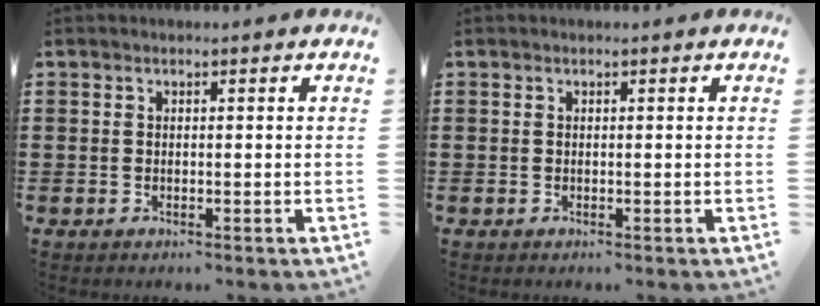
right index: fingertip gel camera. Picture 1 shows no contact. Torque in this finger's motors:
{"motor_torque": [0.00, 0.00, 0.01, 0.00]}